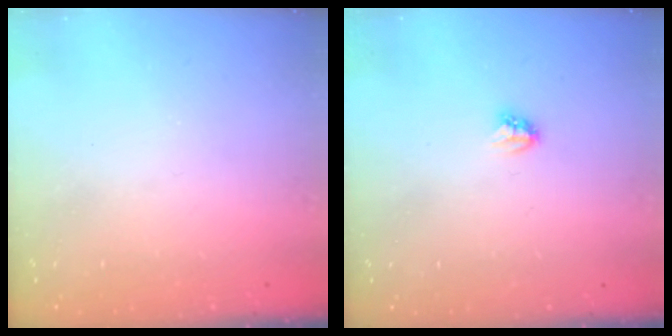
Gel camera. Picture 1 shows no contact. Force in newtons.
{"total": 2.8, "press": 2.8, "slide": 0.3}